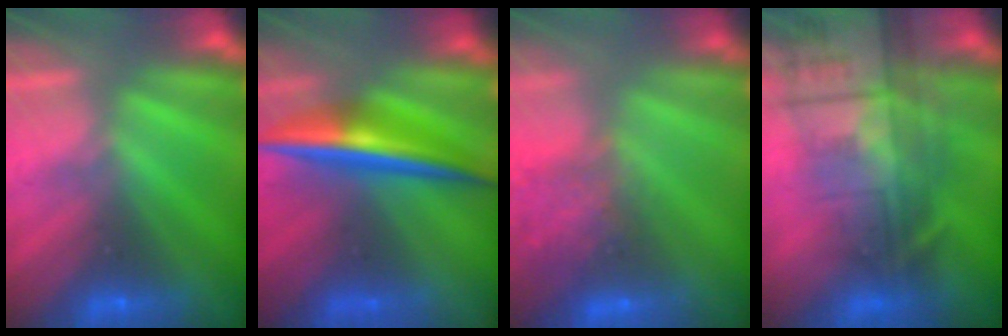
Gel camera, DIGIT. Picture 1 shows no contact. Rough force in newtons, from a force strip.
{"total": 5.7}
{"total": 7.8}
{"total": 7.7}